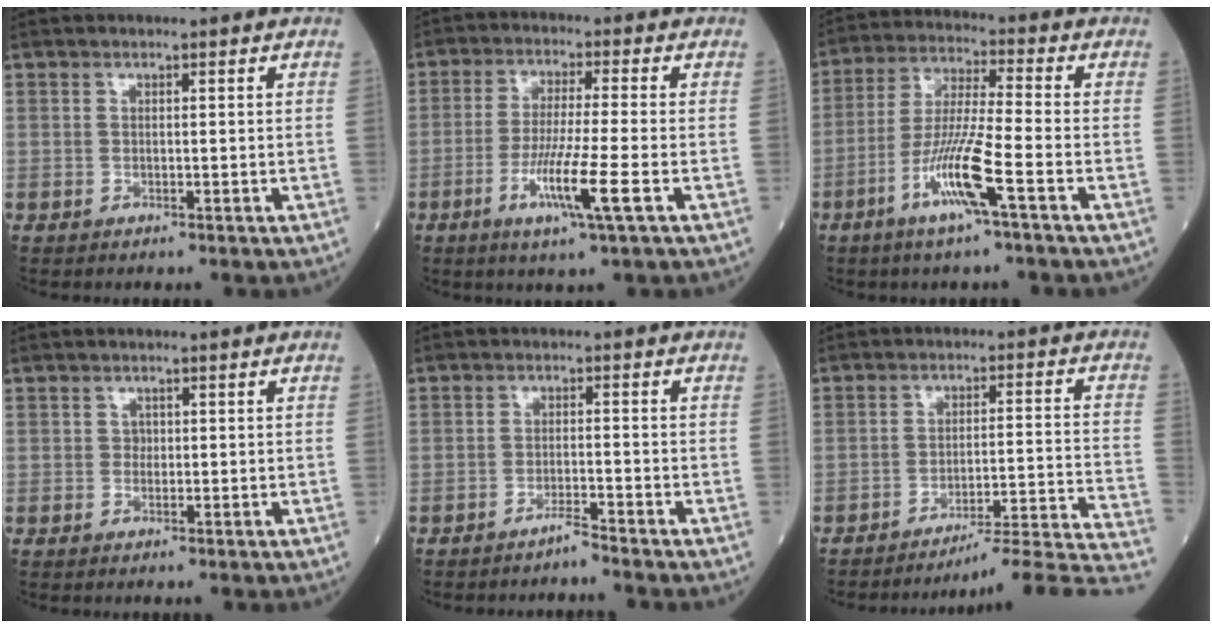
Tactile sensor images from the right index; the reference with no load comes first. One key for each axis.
{"total": 8.7, "fx": -3.2, "fy": -0.6, "fz": 8.1, "tx": -0.156, "ty": -0.019, "tz": -0.062}
{"total": 10.3, "fx": -4.6, "fy": -0.3, "fz": 9.2, "tx": -0.185, "ty": -0.010, "tz": -0.093}
{"total": 0.8, "fx": 0.1, "fy": 0.7, "fz": 0.3, "tx": -0.002, "ty": 0.002, "tz": 0.000}
{"total": 2.2, "fx": -2.0, "fy": -0.6, "fz": 0.5, "tx": -0.006, "ty": -0.003, "tz": -0.038}
{"total": 19.0, "fx": -18.1, "fy": -3.5, "fz": 4.4, "tx": 0.002, "ty": 0.000, "tz": -0.237}